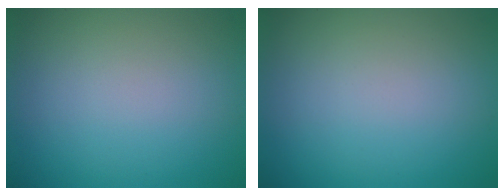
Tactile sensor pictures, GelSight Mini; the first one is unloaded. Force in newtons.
{"total": 0.0}